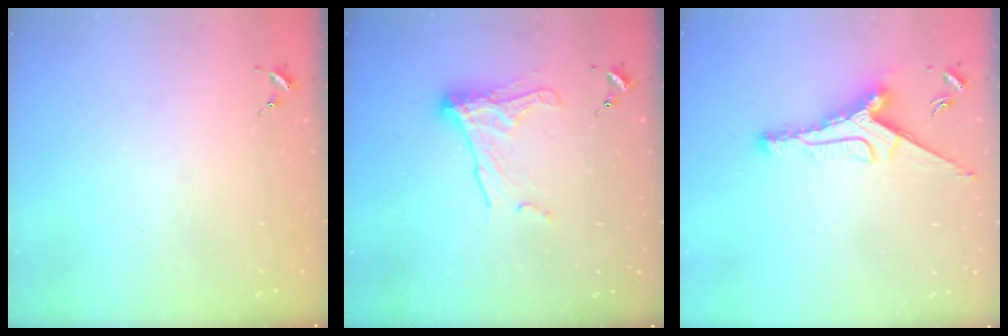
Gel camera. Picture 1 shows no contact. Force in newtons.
{"total": 11.9, "press": 11.9, "slide": 0.9}
{"total": 11.4, "press": 11.4, "slide": 0.6}